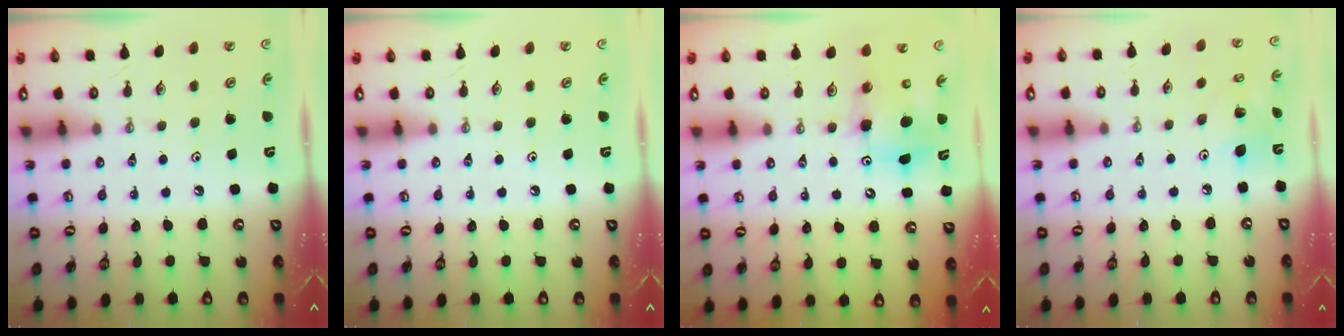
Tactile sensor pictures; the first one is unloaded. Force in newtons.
{"total": 0.0}
{"total": 8.1, "press": 7.9, "slide": 1.6}
{"total": 5.8, "press": 5.6, "slide": 1.6}